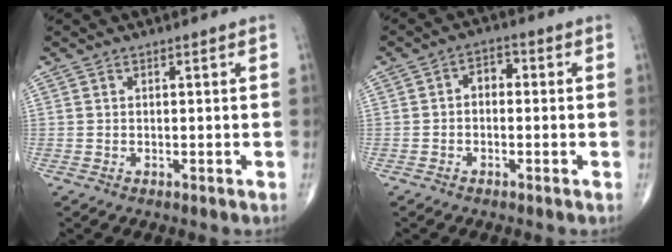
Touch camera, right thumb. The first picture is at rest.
{"total": 3.5, "force": [-0.2, 2.4, 2.5], "torque": [-0.024, 0.018, -0.016]}